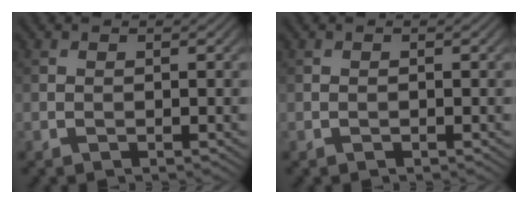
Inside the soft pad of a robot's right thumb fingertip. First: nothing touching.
{"total": 0.0}